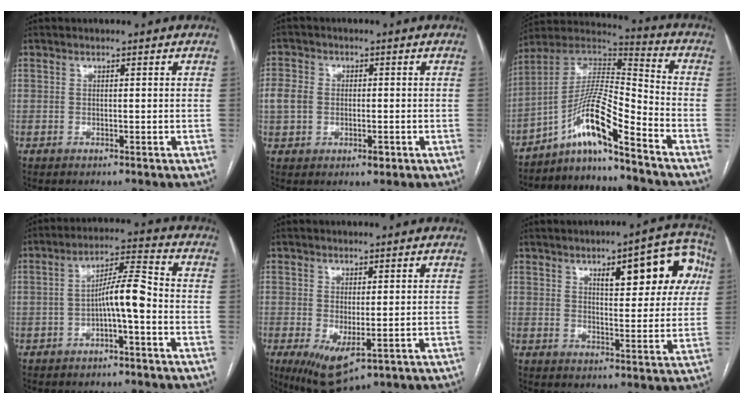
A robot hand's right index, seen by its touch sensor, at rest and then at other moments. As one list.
[{"total": 5.4, "force": [-0.9, 4.1, 3.4], "torque": [-0.073, 0.011, -0.012]}, {"total": 12.1, "force": [-8.1, 0.3, 8.9], "torque": [-0.173, 0.020, -0.150]}, {"total": 6.8, "force": [-1.9, 0.7, 6.5], "torque": [-0.111, 0.023, -0.033]}, {"total": 6.6, "force": [-1.8, 2.6, 5.8], "torque": [-0.104, -0.022, -0.014]}, {"total": 13.2, "force": [5.5, 4.2, 11.3], "torque": [-0.129, 0.025, 0.069]}]